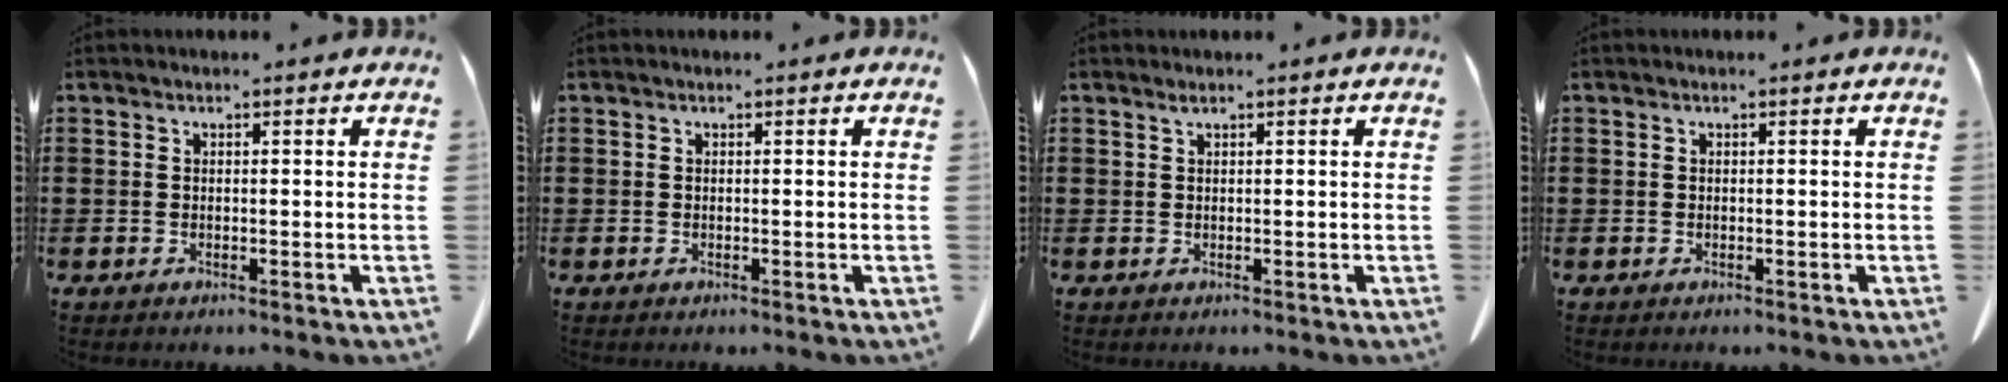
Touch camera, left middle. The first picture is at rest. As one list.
[{"total": 0.0}, {"total": 0.6, "force": [0.4, 0.0, 0.4], "torque": [-0.009, -0.001, 0.007]}, {"total": 0.0}]